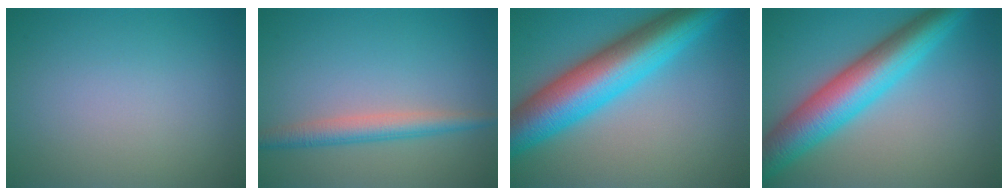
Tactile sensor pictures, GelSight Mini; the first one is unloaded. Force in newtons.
{"total": 2.9, "press": 2.9, "slide": 0.1}
{"total": 11.1, "press": 11.1, "slide": 0.1}
{"total": 8.7, "press": 8.7, "slide": 0.1}